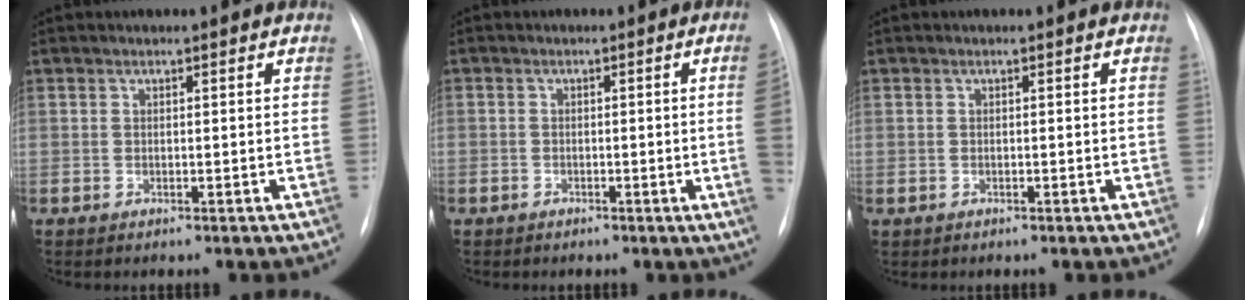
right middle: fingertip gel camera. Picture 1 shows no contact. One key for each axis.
{"total": 3.2, "fx": -0.8, "fy": -0.3, "fz": 3.1, "tx": -0.040, "ty": 0.000, "tz": -0.014}
{"total": 0.0}